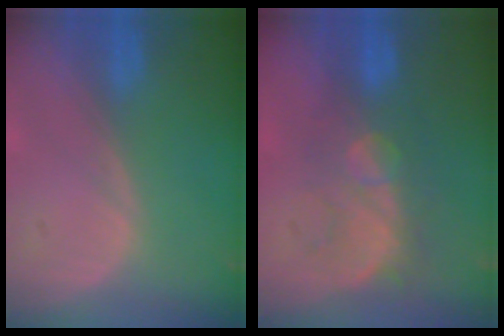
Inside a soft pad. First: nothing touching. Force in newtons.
{"total": 8.3, "press": 7.6, "slide": 3.6}